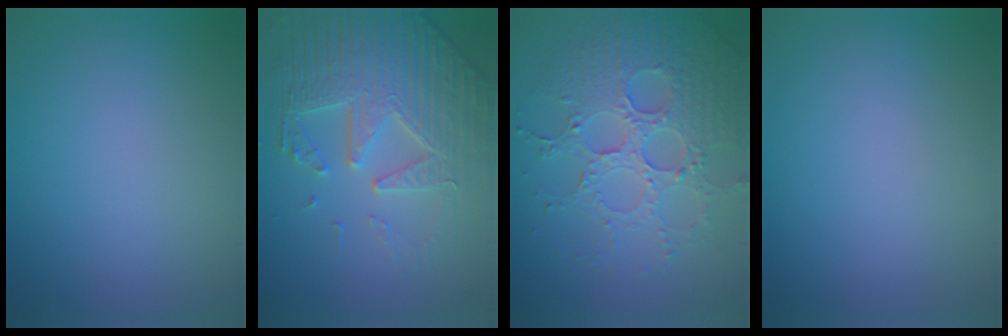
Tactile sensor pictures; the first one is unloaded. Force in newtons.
{"total": 6.8, "press": 5.5, "slide": 4.0}
{"total": 5.1, "press": 4.5, "slide": 2.3}
{"total": 0.0}